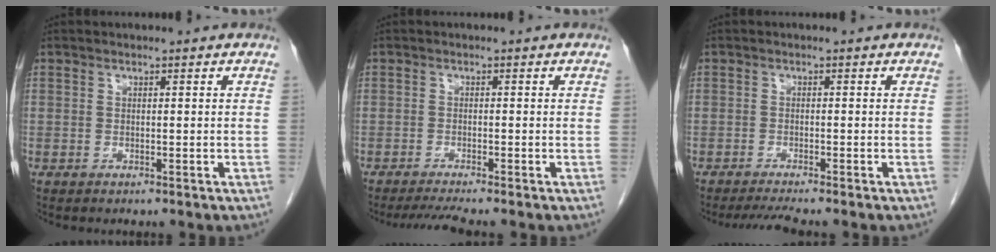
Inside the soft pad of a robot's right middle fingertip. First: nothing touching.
{"total": 3.5, "force": [-3.0, -0.7, 1.6], "torque": [-0.030, -0.013, -0.054]}
{"total": 3.3, "force": [-2.9, -0.7, 1.4], "torque": [-0.027, -0.012, -0.052]}